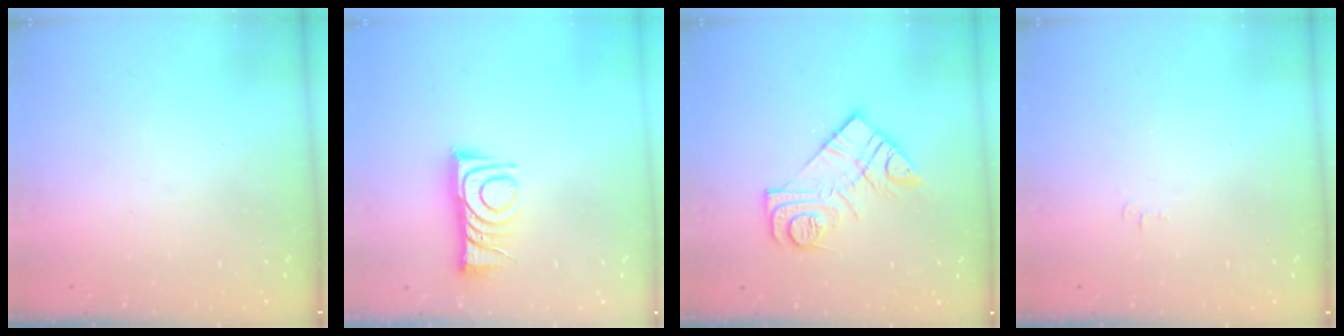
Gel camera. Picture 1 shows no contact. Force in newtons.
{"total": 10.3, "press": 10.3, "slide": 0.6}
{"total": 13.2, "press": 13.2, "slide": 0.9}
{"total": 3.3, "press": 3.3, "slide": 0.5}